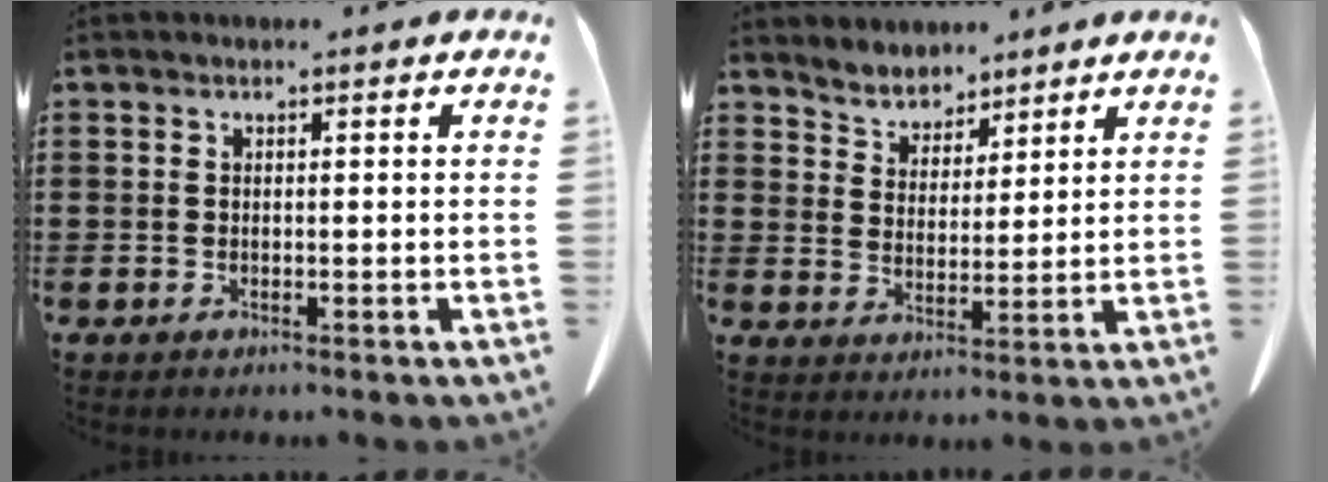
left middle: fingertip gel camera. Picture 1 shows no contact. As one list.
[{"total": 4.1, "force": [3.9, 1.2, -0.4], "torque": [-0.012, -0.017, 0.072]}]